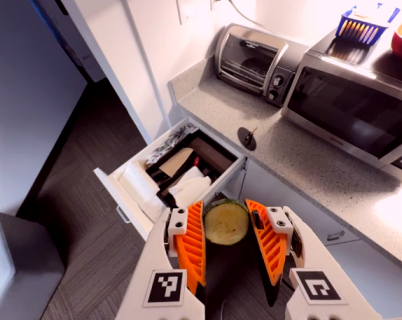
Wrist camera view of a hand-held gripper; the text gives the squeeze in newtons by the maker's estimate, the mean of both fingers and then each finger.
{"total": 10.7, "left": 11.1, "right": 10.2}